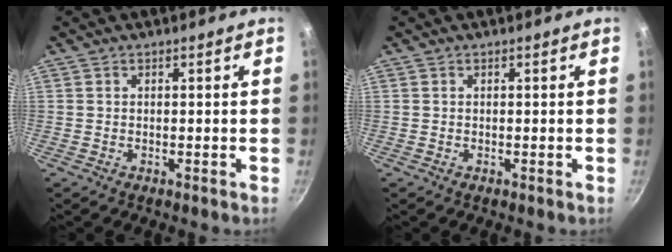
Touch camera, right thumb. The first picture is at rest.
{"total": 0.0}